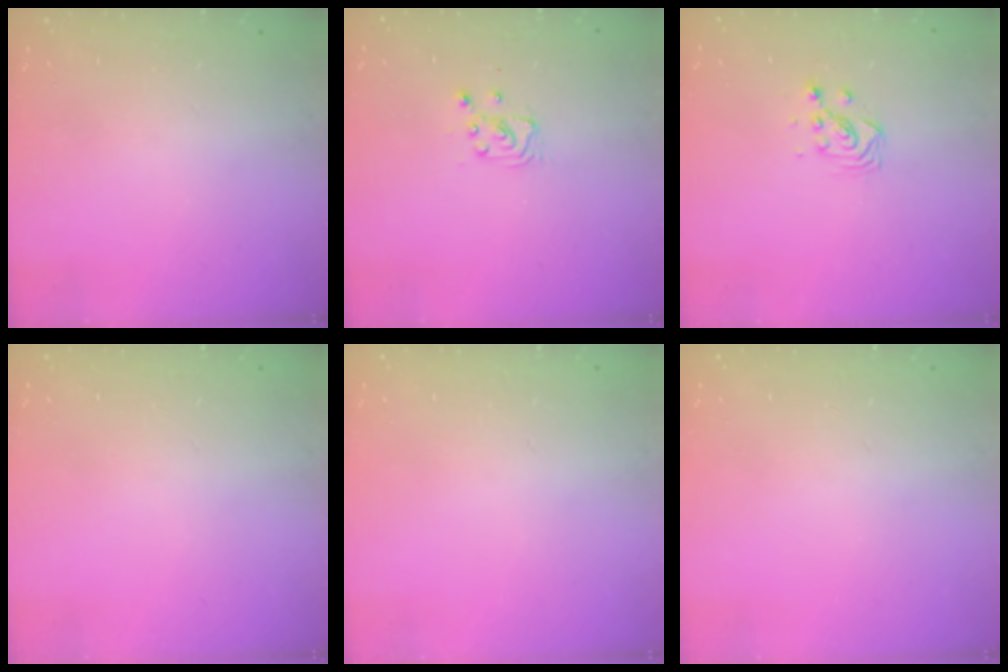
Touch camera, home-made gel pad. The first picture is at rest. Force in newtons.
{"total": 2.9, "press": 2.9, "slide": 0.4}
{"total": 3.3, "press": 3.3, "slide": 0.3}
{"total": 0.0}
{"total": 0.0}
{"total": 0.0}